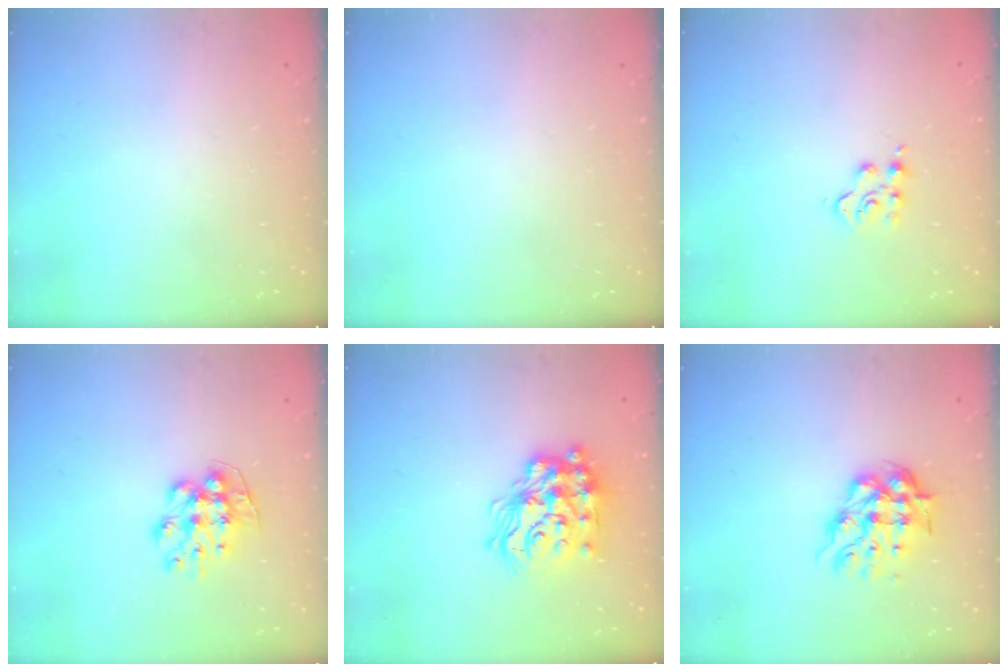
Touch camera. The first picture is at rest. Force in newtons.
{"total": 0.0}
{"total": 4.5, "press": 4.5, "slide": 0.4}
{"total": 8.9, "press": 8.9, "slide": 0.2}
{"total": 20.2, "press": 20.2, "slide": 1.2}
{"total": 9.3, "press": 9.3, "slide": 1.2}